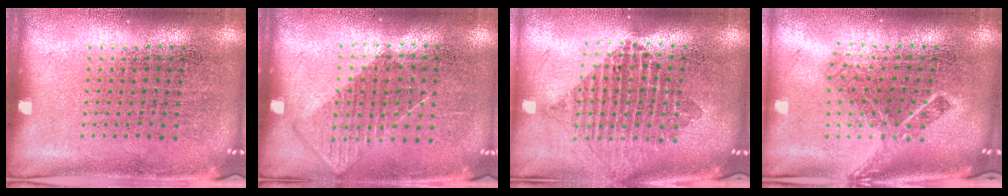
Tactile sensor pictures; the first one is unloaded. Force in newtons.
{"total": 0.8, "press": 0.7, "slide": 0.3}
{"total": 2.1, "press": 1.7, "slide": 1.2}
{"total": 2.1, "press": 1.4, "slide": 1.5}